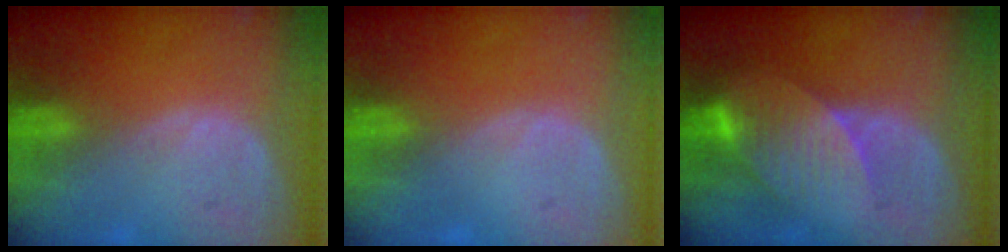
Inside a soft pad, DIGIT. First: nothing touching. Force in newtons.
{"total": 0.0}
{"total": 8.4, "press": 7.4, "slide": 3.9}